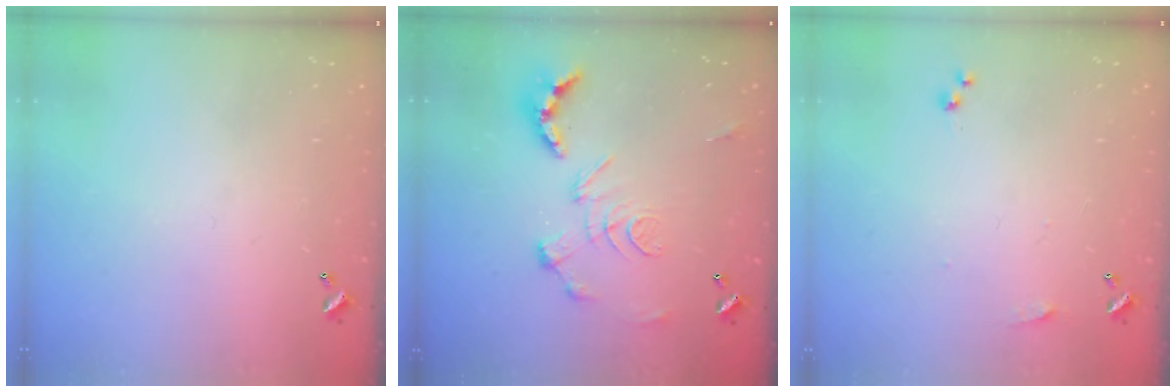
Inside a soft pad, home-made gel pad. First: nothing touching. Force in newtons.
{"total": 2.9, "press": 2.3, "slide": 1.7}
{"total": 5.1, "press": 5.0, "slide": 0.7}